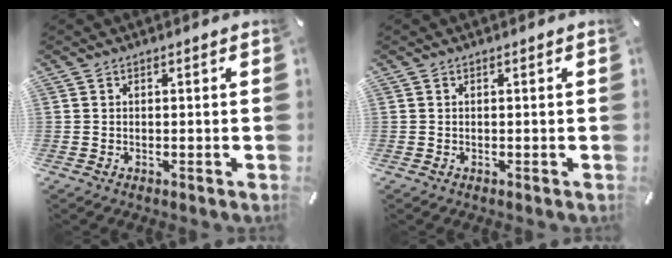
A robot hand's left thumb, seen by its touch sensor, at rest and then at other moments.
{"total": 0.0}